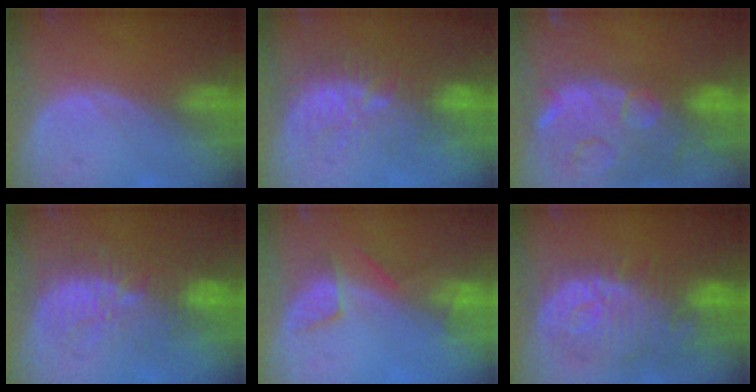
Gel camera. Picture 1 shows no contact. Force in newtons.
{"total": 9.4, "press": 9.0, "slide": 2.7}
{"total": 14.9, "press": 12.0, "slide": 8.9}
{"total": 9.5, "press": 9.1, "slide": 2.6}
{"total": 4.2, "press": 4.1, "slide": 1.3}
{"total": 12.1, "press": 11.0, "slide": 5.0}